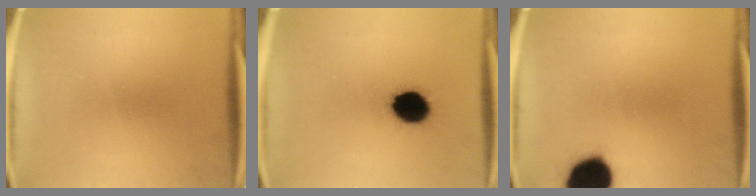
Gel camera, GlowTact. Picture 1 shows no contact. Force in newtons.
{"total": 10.8}
{"total": 15.8}